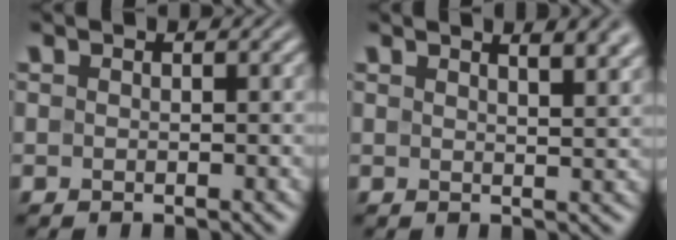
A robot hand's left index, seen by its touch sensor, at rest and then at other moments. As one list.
[{"total": 4.7, "force": [3.1, 1.7, 3.2], "torque": [-0.013, 0.025, 0.024]}]